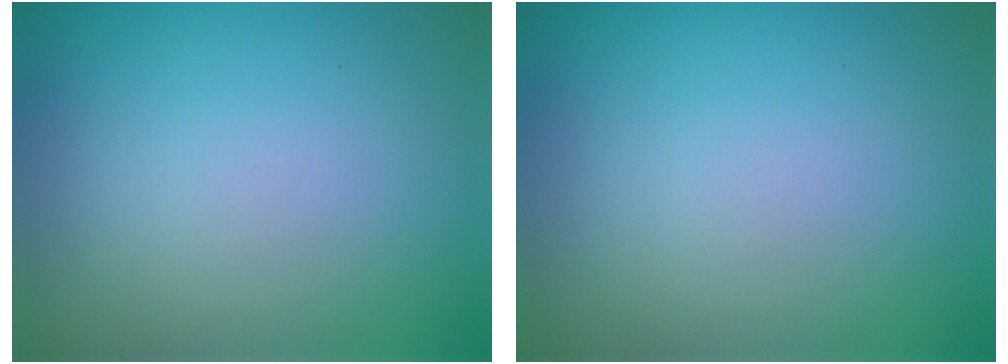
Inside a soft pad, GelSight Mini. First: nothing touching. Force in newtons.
{"total": 0.0}